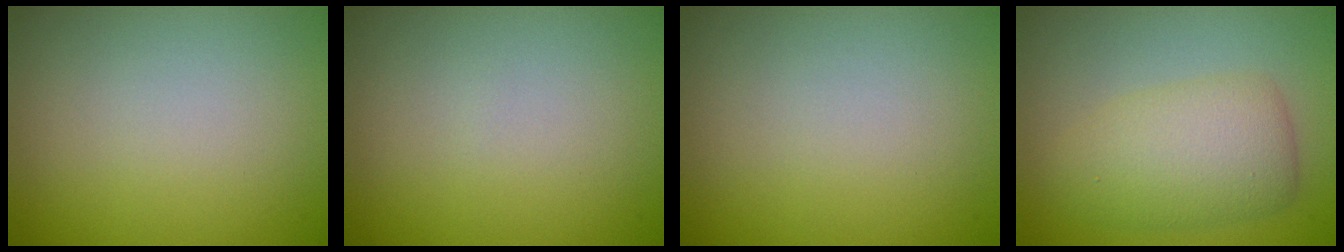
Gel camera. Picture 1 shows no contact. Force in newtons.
{"total": 0.0}
{"total": 0.0}
{"total": 4.7, "press": 4.7, "slide": 0.1}